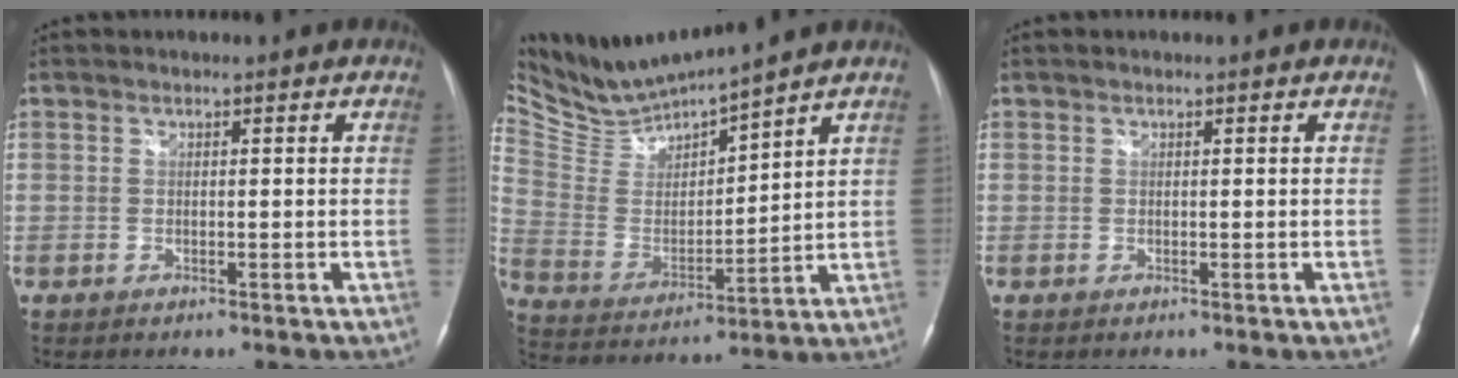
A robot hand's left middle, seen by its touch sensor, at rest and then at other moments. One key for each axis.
{"total": 10.7, "fx": 10.6, "fy": -0.7, "fz": 1.7, "tx": -0.057, "ty": -0.005, "tz": 0.226}
{"total": 0.0}